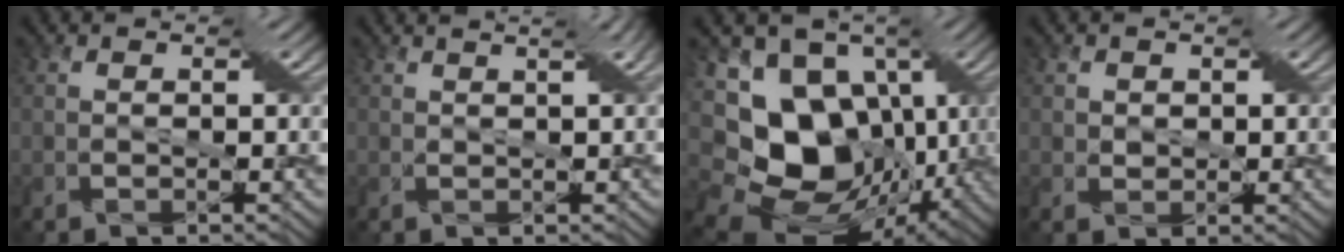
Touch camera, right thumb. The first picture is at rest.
{"total": 2.9, "force": [1.9, 0.0, 2.2], "torque": [-0.031, 0.016, 0.027]}
{"total": 19.0, "force": [-2.9, 14.1, 12.3], "torque": [-0.262, -0.015, -0.036]}
{"total": 2.0, "force": [1.0, 1.5, 0.6], "torque": [-0.020, 0.005, 0.014]}